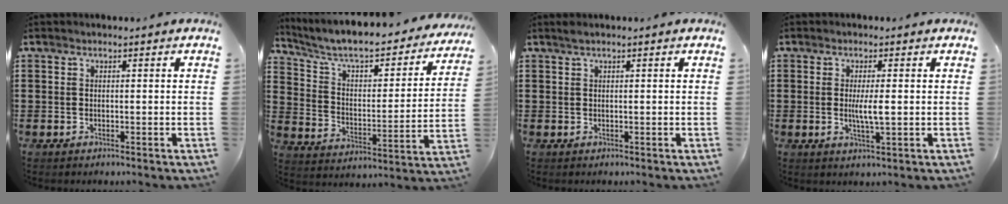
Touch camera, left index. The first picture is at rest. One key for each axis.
{"total": 6.4, "fx": 5.5, "fy": 1.3, "fz": 2.9, "tx": -0.082, "ty": -0.046, "tz": 0.089}
{"total": 0.6, "fx": 0.4, "fy": 0.0, "fz": 0.4, "tx": -0.007, "ty": 0.000, "tz": 0.008}
{"total": 3.5, "fx": 0.1, "fy": 0.4, "fz": 3.5, "tx": -0.063, "ty": -0.004, "tz": 0.000}